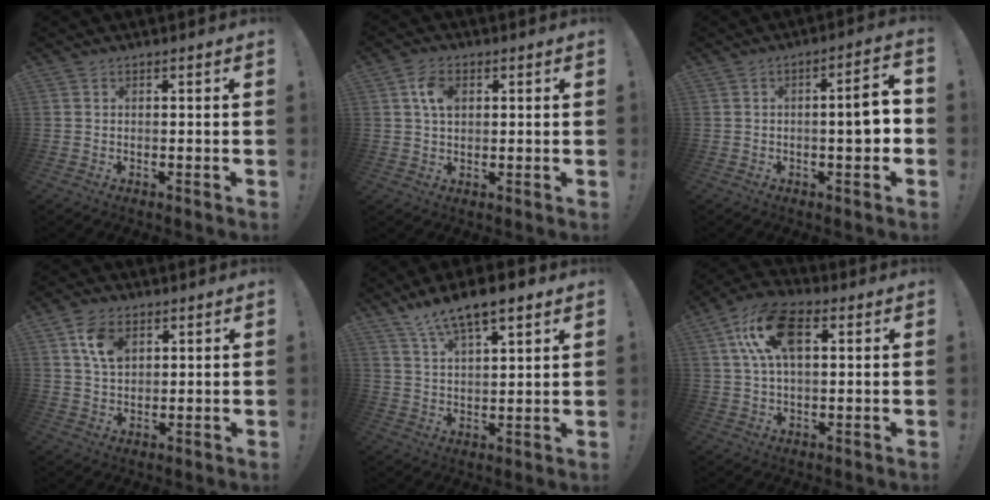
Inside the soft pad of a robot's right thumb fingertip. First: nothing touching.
{"total": 6.5, "force": [2.0, 4.4, 4.4], "torque": [-0.066, 0.003, 0.037]}
{"total": 7.3, "force": [-0.7, 1.3, 7.2], "torque": [-0.088, -0.002, -0.019]}
{"total": 8.5, "force": [3.9, 5.6, 5.0], "torque": [-0.077, -0.006, 0.073]}
{"total": 10.3, "force": [8.0, 3.0, 5.9], "torque": [-0.104, -0.042, 0.143]}
{"total": 16.4, "force": [5.2, 9.0, 12.6], "torque": [-0.225, 0.007, 0.096]}